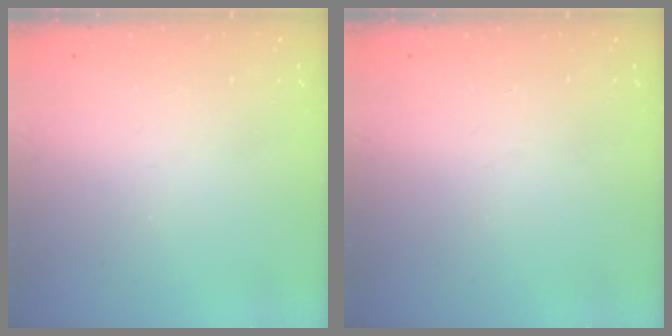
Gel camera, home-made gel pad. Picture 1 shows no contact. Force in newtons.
{"total": 0.0}